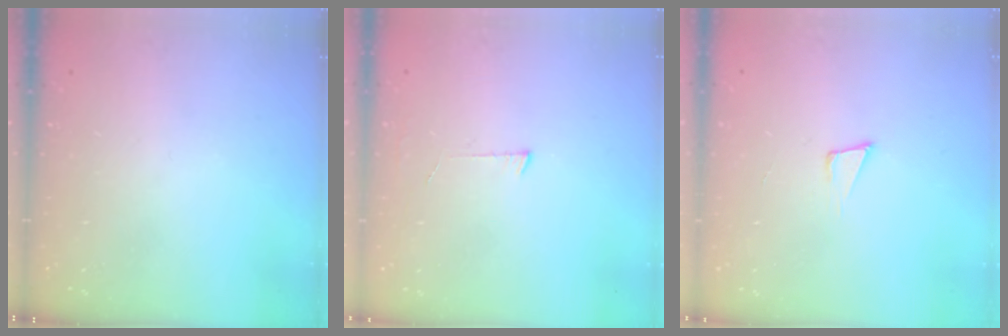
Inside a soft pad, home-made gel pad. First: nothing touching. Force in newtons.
{"total": 3.0, "press": 3.0, "slide": 0.3}
{"total": 4.0, "press": 2.5, "slide": 3.1}